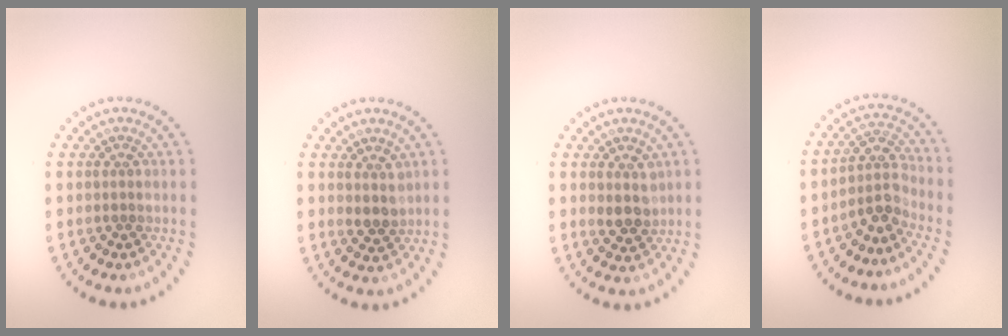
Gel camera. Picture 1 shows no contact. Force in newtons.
{"total": 1.9, "press": 1.6, "slide": 1.1}
{"total": 2.2, "press": 2.0, "slide": 0.9}
{"total": 2.8, "press": 2.2, "slide": 1.8}